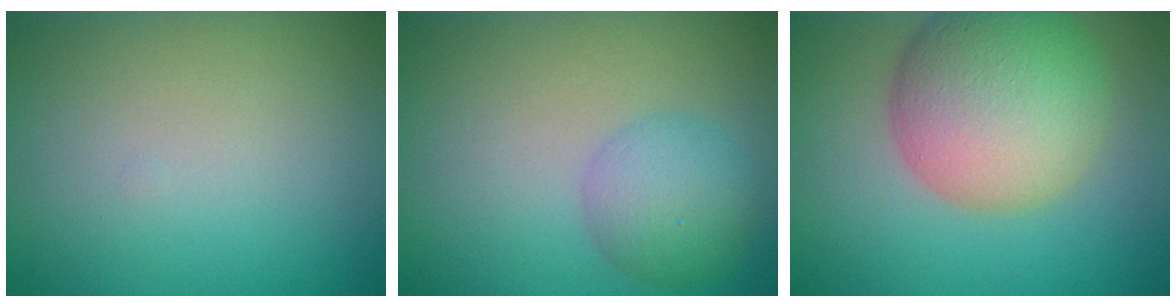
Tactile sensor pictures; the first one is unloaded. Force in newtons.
{"total": 3.7, "press": 3.7, "slide": 0.1}
{"total": 8.9, "press": 8.8, "slide": 0.5}